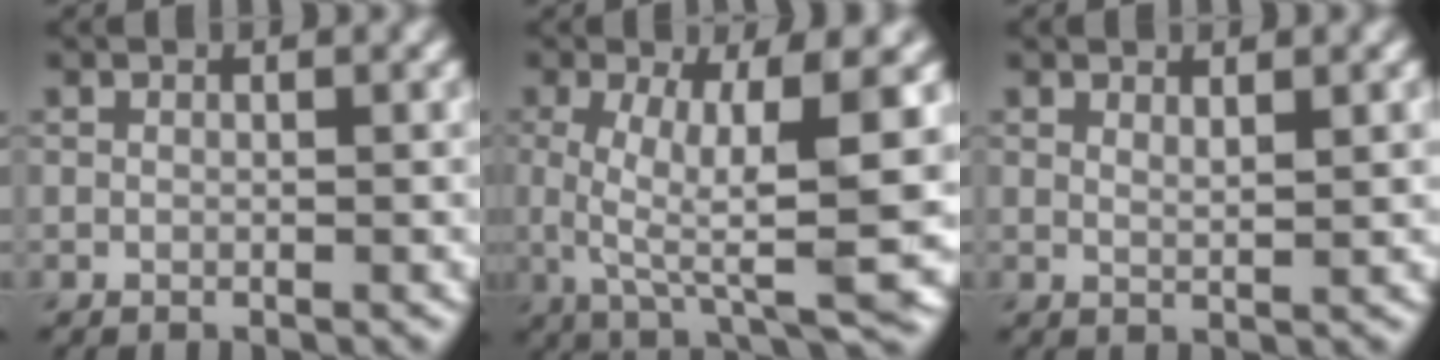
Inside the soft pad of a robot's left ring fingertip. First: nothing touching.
{"total": 9.8, "force": [0.4, 2.6, 9.4], "torque": [-0.159, -0.009, 0.010]}
{"total": 1.3, "force": [0.9, 0.3, 0.9], "torque": [-0.012, -0.002, 0.014]}